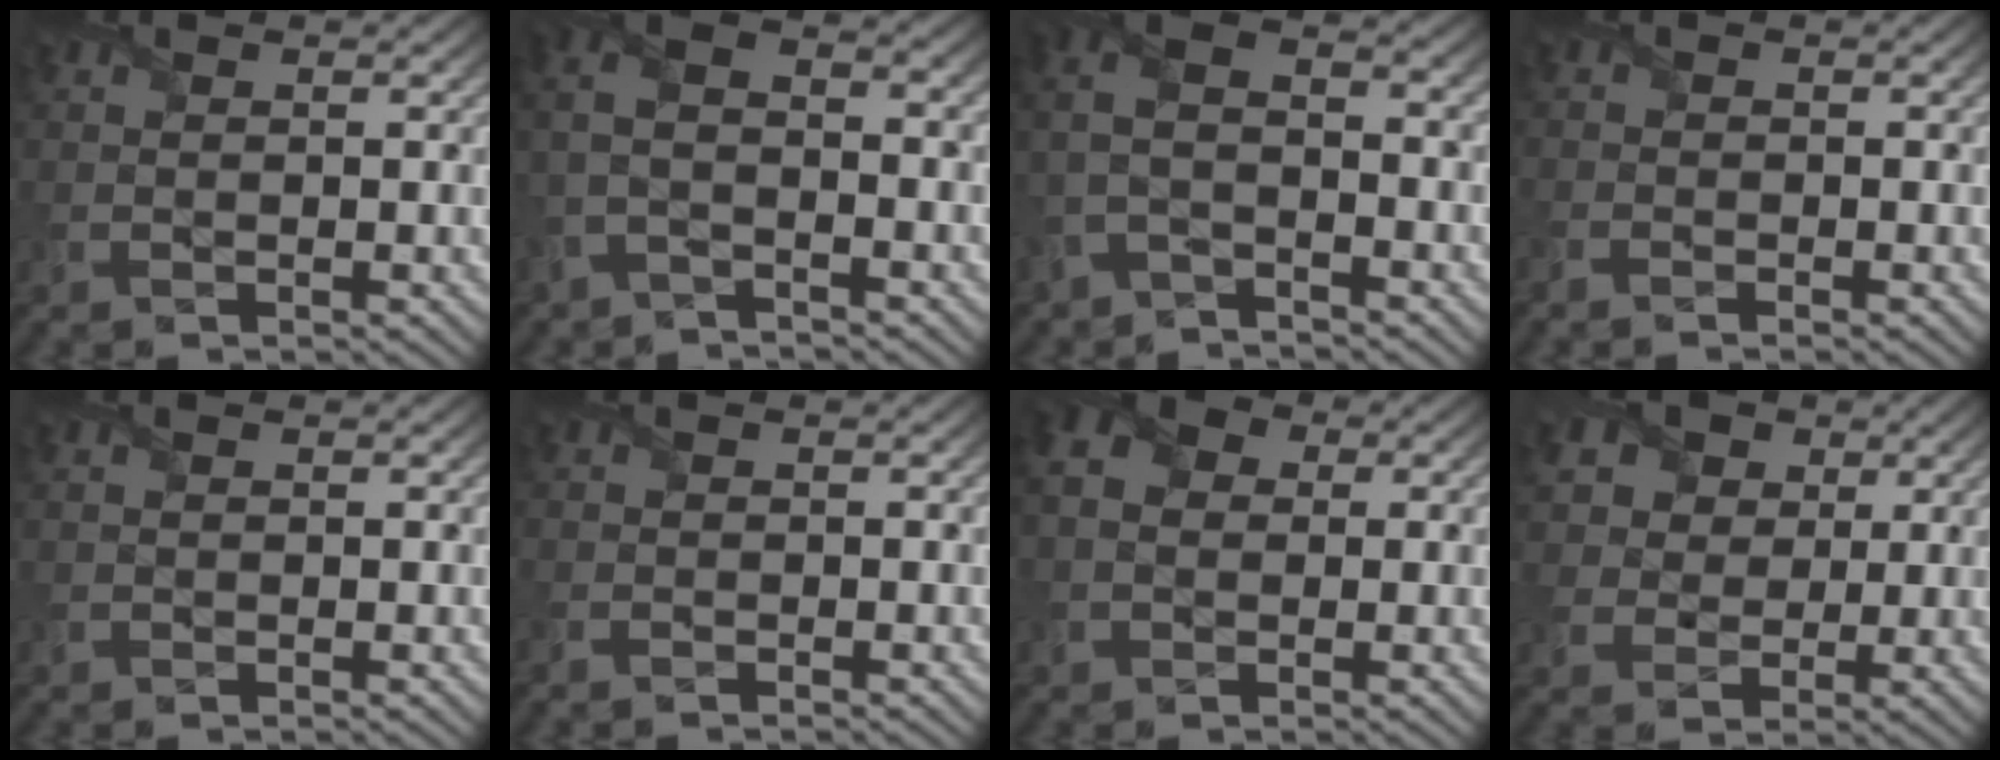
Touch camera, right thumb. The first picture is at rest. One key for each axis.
{"total": 6.1, "fx": -1.6, "fy": 2.7, "fz": 5.3, "tx": -0.121, "ty": 0.015, "tz": -0.049}
{"total": 6.2, "fx": -2.1, "fy": 2.9, "fz": 5.0, "tx": -0.119, "ty": 0.013, "tz": -0.059}
{"total": 1.6, "fx": -1.3, "fy": 0.5, "fz": 0.8, "tx": -0.022, "ty": -0.004, "tz": -0.031}
{"total": 0.0}
{"total": 1.0, "fx": -0.8, "fy": 0.4, "fz": 0.4, "tx": -0.009, "ty": -0.002, "tz": -0.018}
{"total": 6.4, "fx": 0.5, "fy": 5.0, "fz": 3.8, "tx": -0.105, "ty": 0.013, "tz": 0.001}
{"total": 11.6, "fx": 6.0, "fy": 8.8, "fz": 4.6, "tx": -0.155, "ty": 0.018, "tz": 0.118}